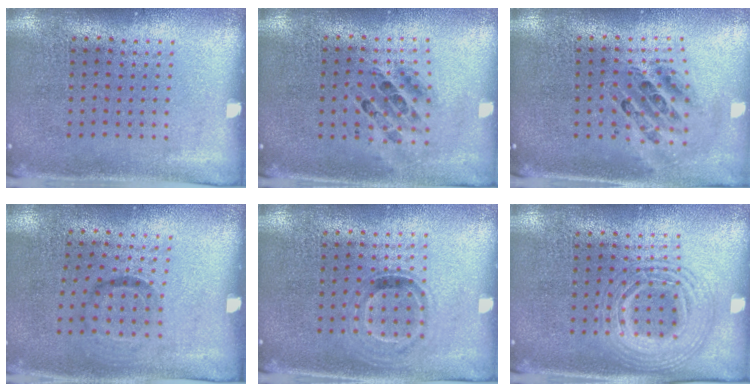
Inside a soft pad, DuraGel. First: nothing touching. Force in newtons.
{"total": 0.8, "press": 0.7, "slide": 0.2}
{"total": 0.9, "press": 0.9, "slide": 0.2}
{"total": 1.0, "press": 0.6, "slide": 0.8}
{"total": 1.0, "press": 0.8, "slide": 0.6}
{"total": 2.7, "press": 2.7, "slide": 0.4}